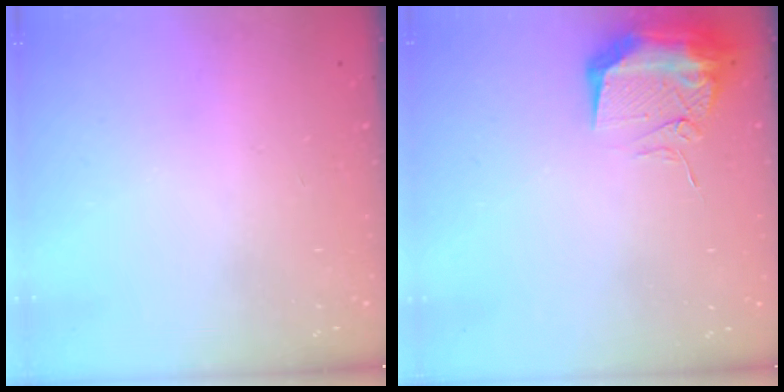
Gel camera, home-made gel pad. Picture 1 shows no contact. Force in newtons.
{"total": 11.4, "press": 11.2, "slide": 1.9}